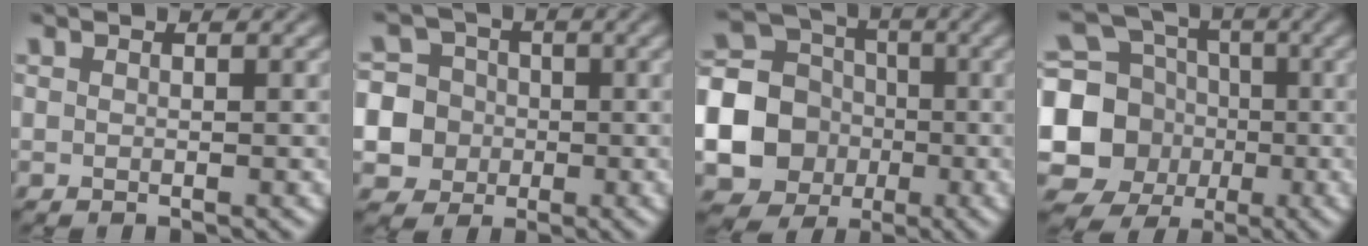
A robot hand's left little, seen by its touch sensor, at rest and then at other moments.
{"total": 10.4, "force": [-1.9, 9.9, 2.6], "torque": [-0.070, 0.004, -0.043]}
{"total": 18.7, "force": [-3.9, 17.6, 4.7], "torque": [-0.146, -0.015, -0.110]}
{"total": 10.0, "force": [-1.8, 9.1, 3.8], "torque": [-0.089, -0.020, -0.044]}